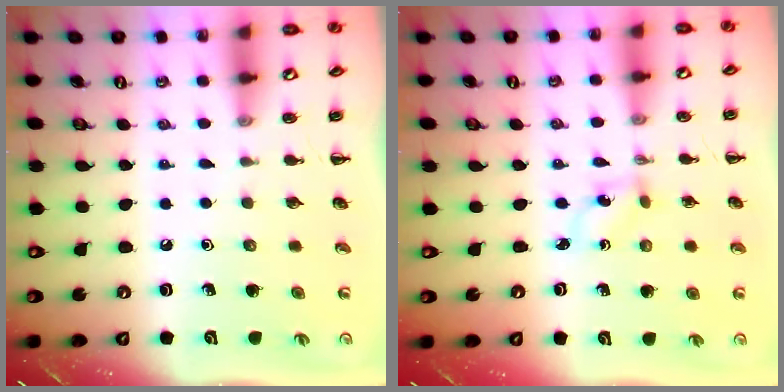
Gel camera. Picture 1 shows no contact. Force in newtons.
{"total": 1.2, "press": 1.1, "slide": 0.6}